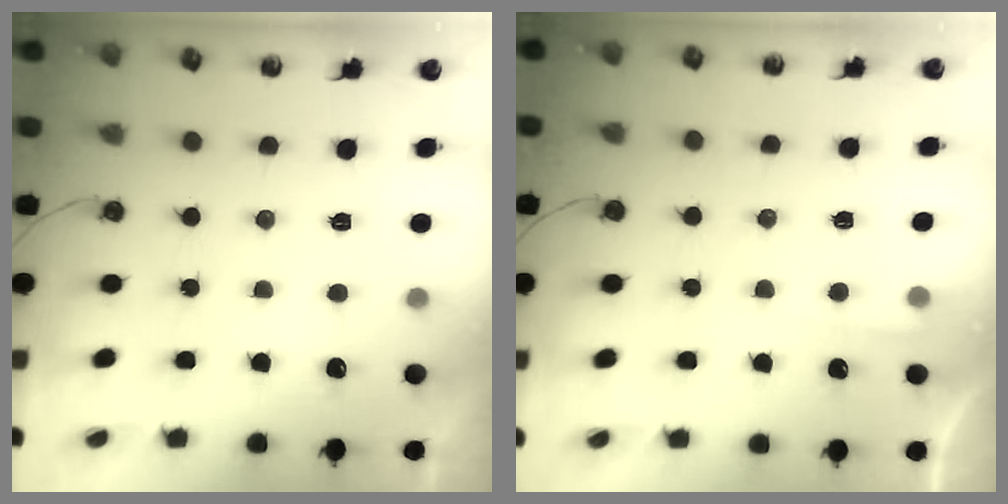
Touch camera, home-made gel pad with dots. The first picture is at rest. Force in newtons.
{"total": 4.1, "press": 4.1, "slide": 0.4}